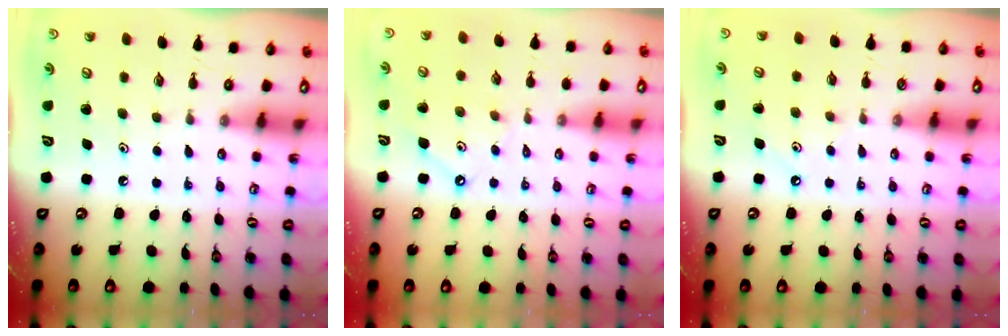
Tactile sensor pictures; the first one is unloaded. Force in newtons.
{"total": 5.0, "press": 4.9, "slide": 0.6}
{"total": 3.0, "press": 3.0, "slide": 0.4}